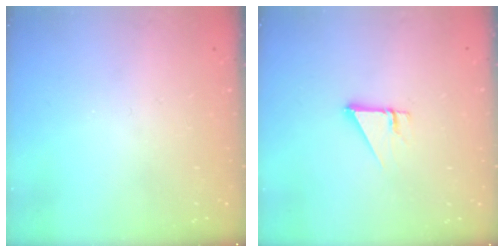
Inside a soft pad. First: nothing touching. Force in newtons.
{"total": 2.7, "press": 2.7, "slide": 0.2}